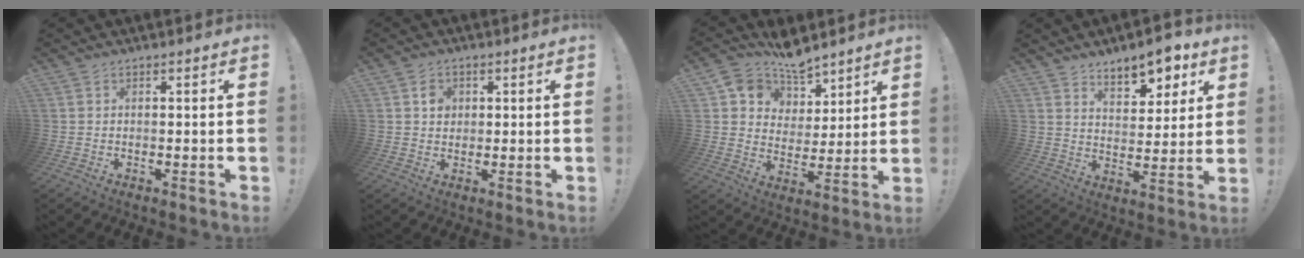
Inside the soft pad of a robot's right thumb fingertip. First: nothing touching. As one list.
[{"total": 3.7, "force": [1.0, 3.3, 1.5], "torque": [-0.012, -0.002, 0.013]}, {"total": 10.9, "force": [8.7, 6.5, 1.2], "torque": [-0.037, -0.074, 0.169]}, {"total": 10.1, "force": [7.6, 4.6, 4.8], "torque": [-0.046, -0.060, 0.134]}]